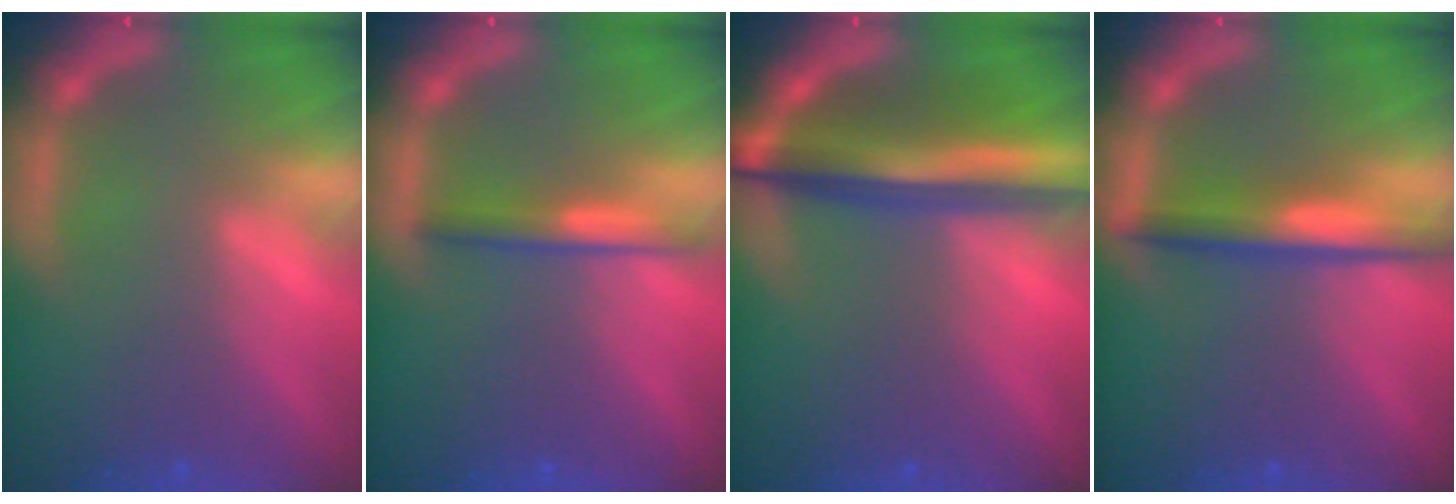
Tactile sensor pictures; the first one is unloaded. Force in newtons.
{"total": 2.4}
{"total": 8.6}
{"total": 4.0}